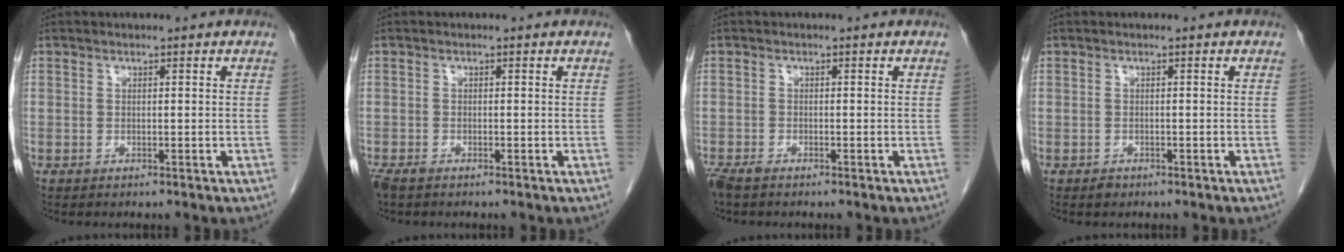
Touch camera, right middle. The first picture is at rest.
{"total": 2.0, "force": [-1.5, 0.7, 1.1], "torque": [-0.025, -0.006, -0.026]}
{"total": 2.6, "force": [-2.0, 0.7, 1.4], "torque": [-0.029, -0.007, -0.037]}
{"total": 0.8, "force": [-0.6, 0.5, 0.2], "torque": [-0.002, 0.002, -0.008]}